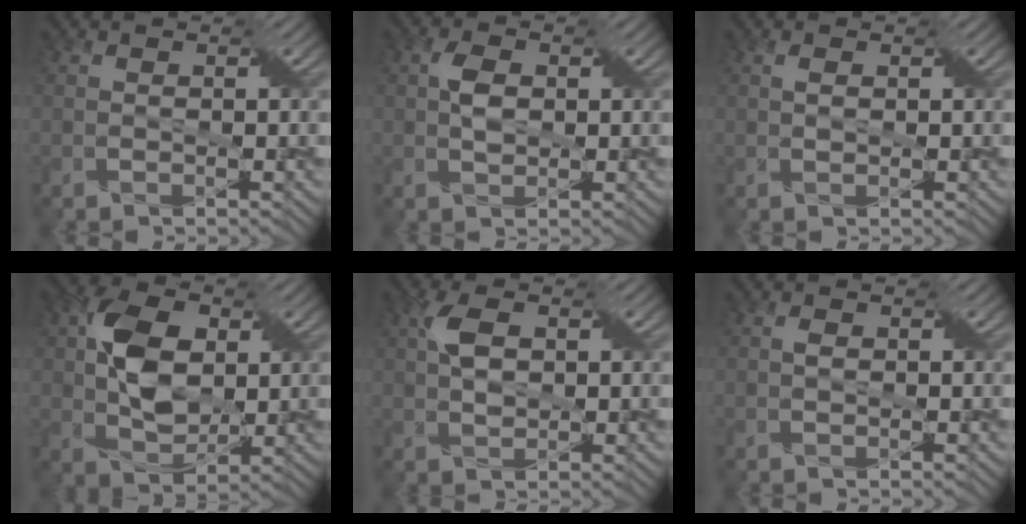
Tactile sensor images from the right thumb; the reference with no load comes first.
{"total": 2.9, "force": [0.4, 1.8, 2.2], "torque": [-0.047, 0.006, 0.006]}
{"total": 1.1, "force": [0.4, 0.5, 0.9], "torque": [-0.019, 0.004, 0.007]}
{"total": 8.8, "force": [1.8, 5.7, 6.5], "torque": [-0.138, 0.008, 0.034]}
{"total": 4.3, "force": [1.1, 2.3, 3.5], "torque": [-0.078, 0.009, 0.021]}
{"total": 0.9, "force": [0.1, 0.5, 0.7], "torque": [-0.014, 0.004, 0.002]}